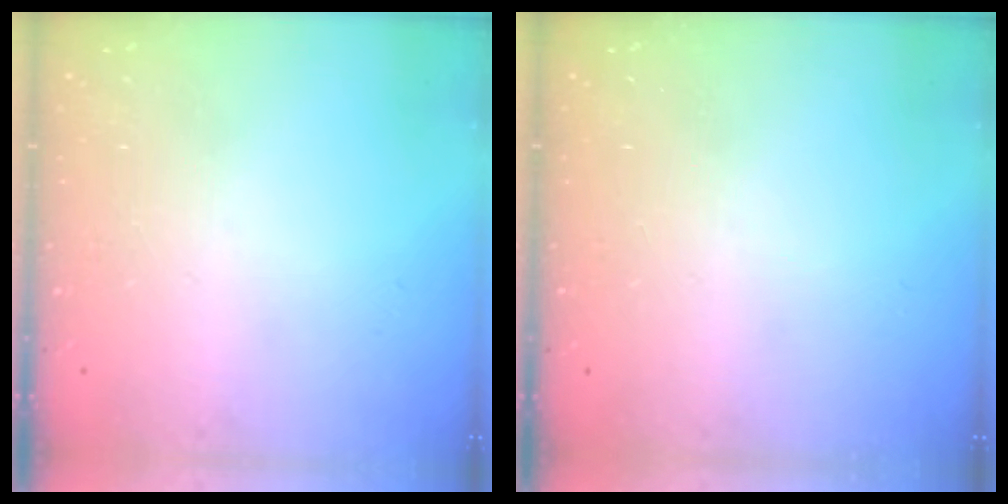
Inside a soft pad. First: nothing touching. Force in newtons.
{"total": 0.0}